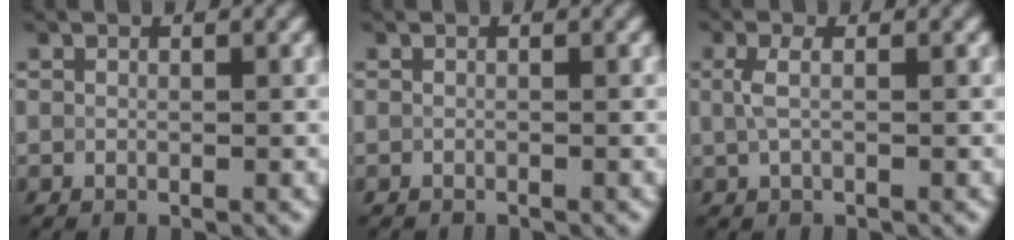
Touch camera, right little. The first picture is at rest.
{"total": 0.8, "force": [-0.7, 0.1, 0.3], "torque": [0.001, -0.008, -0.021]}
{"total": 1.7, "force": [0.2, 0.5, 1.6], "torque": [-0.036, 0.002, 0.005]}